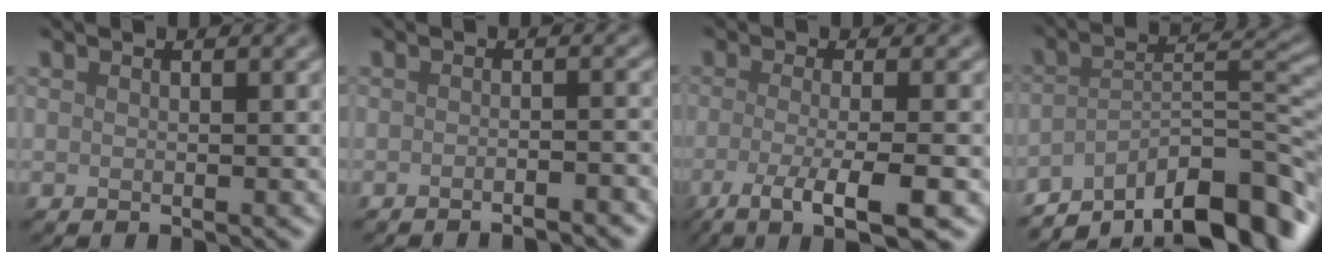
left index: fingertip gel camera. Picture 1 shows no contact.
{"total": 2.5, "force": [-1.9, 0.5, 1.6], "torque": [-0.012, 0.009, -0.029]}
{"total": 6.7, "force": [-2.9, 1.5, 5.8], "torque": [-0.087, -0.008, -0.058]}
{"total": 11.6, "force": [-7.9, 3.3, 7.8], "torque": [-0.111, 0.008, -0.137]}